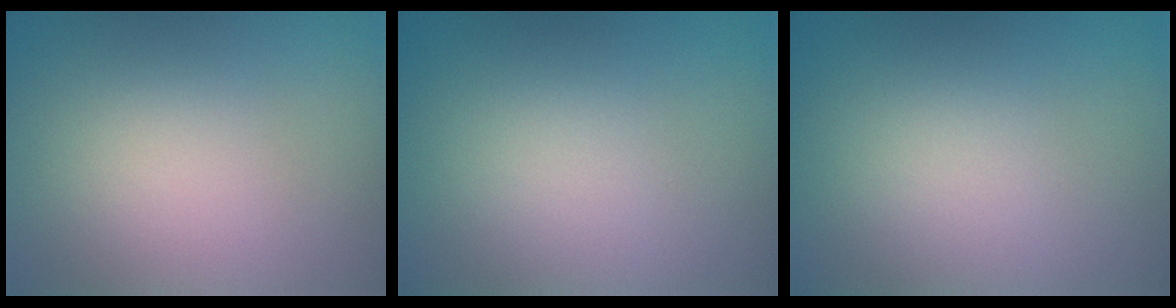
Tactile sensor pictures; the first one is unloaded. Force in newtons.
{"total": 0.0}
{"total": 0.0}